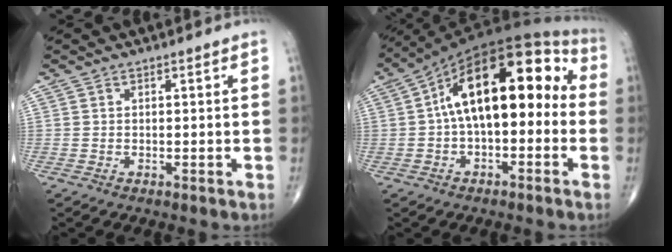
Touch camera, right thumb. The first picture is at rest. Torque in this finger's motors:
{"motor_torque": [-0.46, 2.28, 1.57, 0.86, 0.21]}